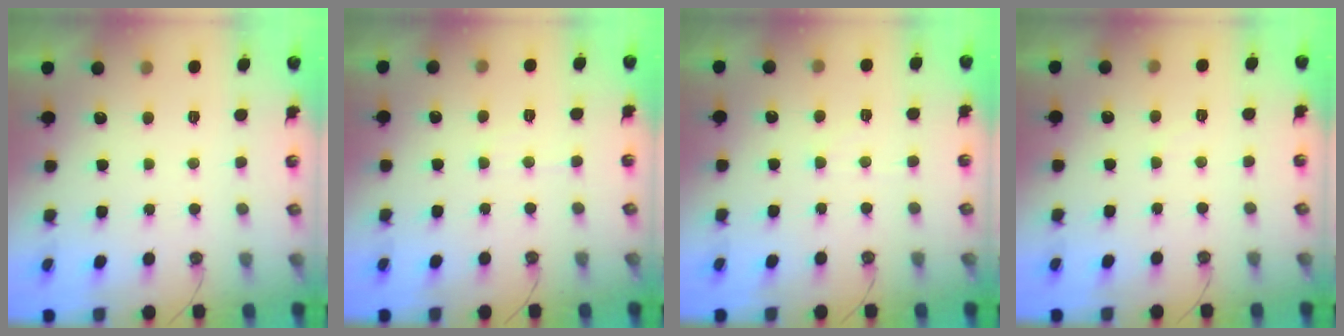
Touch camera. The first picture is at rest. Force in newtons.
{"total": 4.9, "press": 4.9, "slide": 0.6}
{"total": 2.8, "press": 2.7, "slide": 0.4}
{"total": 3.5, "press": 3.4, "slide": 0.6}